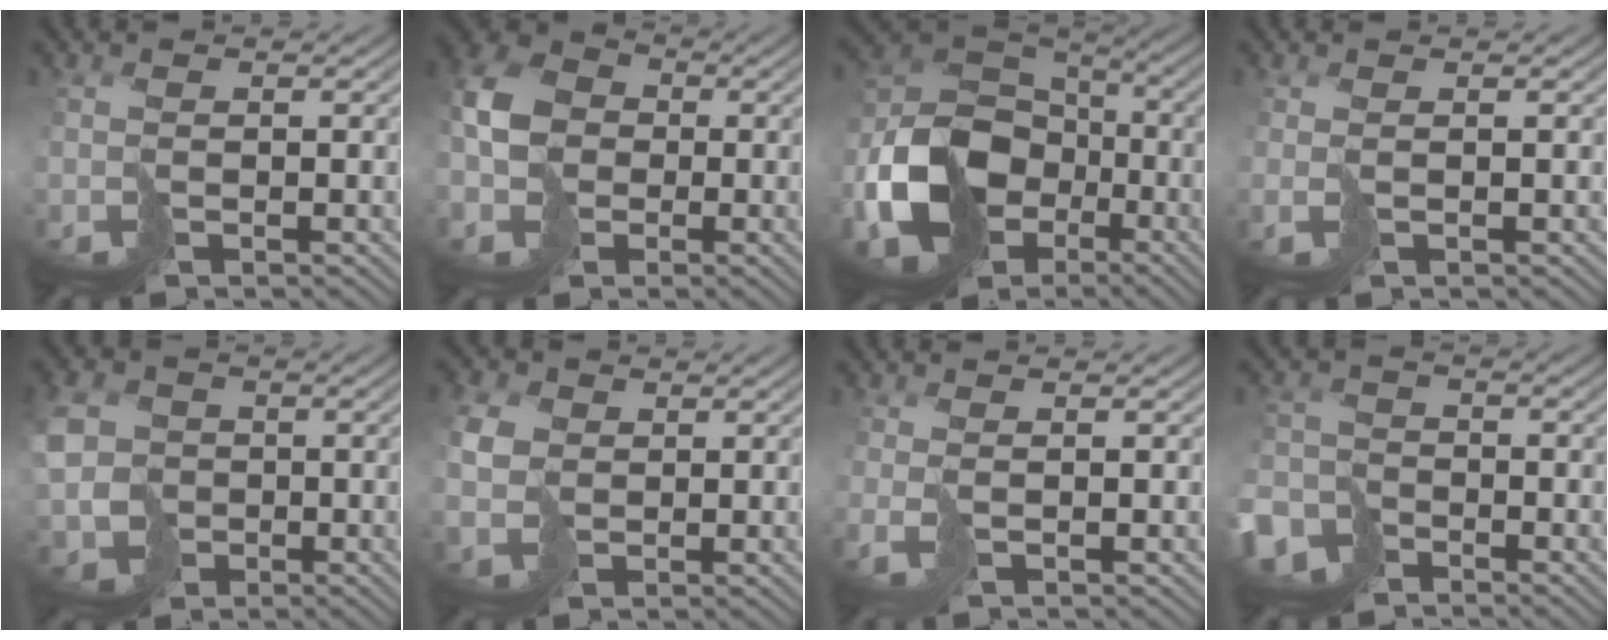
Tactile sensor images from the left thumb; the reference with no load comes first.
{"total": 8.4, "force": [-1.5, 7.0, 4.3], "torque": [-0.121, -0.011, -0.037]}
{"total": 15.0, "force": [-4.9, 11.3, 8.5], "torque": [-0.193, -0.039, -0.088]}
{"total": 0.9, "force": [0.1, 0.2, 0.8], "torque": [-0.020, 0.000, 0.004]}
{"total": 7.2, "force": [-0.2, 6.6, 2.9], "torque": [-0.092, -0.002, -0.008]}
{"total": 4.1, "force": [1.4, 3.4, 1.9], "torque": [-0.060, 0.002, 0.028]}
{"total": 1.4, "force": [-0.4, 0.6, 1.2], "torque": [-0.034, -0.002, -0.009]}
{"total": 6.1, "force": [-4.2, 4.0, 1.6], "torque": [-0.046, -0.017, -0.087]}